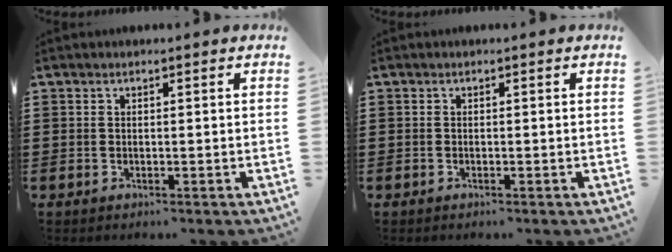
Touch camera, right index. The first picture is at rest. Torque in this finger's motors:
{"motor_torque": [2.14, 0.00, 0.06, -0.02]}